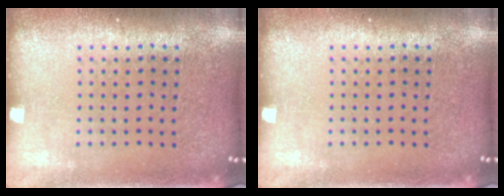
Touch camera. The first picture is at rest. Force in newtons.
{"total": 0.0}